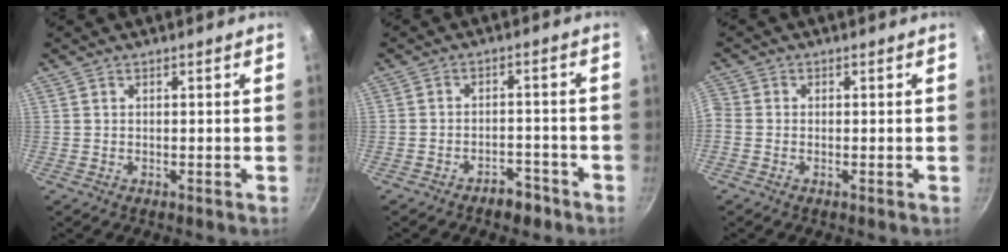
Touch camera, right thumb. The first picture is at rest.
{"total": 3.8, "force": [-3.0, 1.9, 1.3], "torque": [-0.009, 0.035, -0.040]}
{"total": 2.0, "force": [-0.7, 1.6, 1.1], "torque": [-0.030, 0.005, -0.026]}